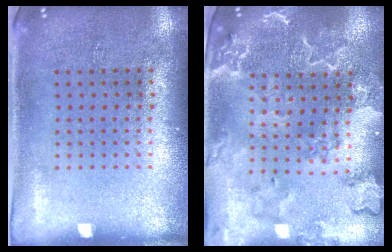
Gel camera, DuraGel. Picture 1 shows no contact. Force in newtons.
{"total": 2.8, "press": 2.6, "slide": 1.0}